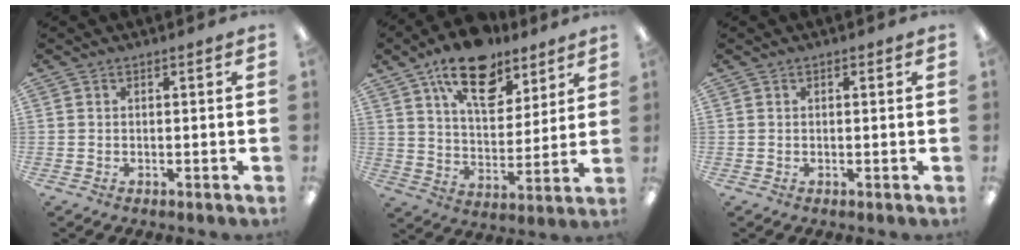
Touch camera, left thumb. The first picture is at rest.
{"total": 17.9, "force": [11.9, 9.0, 9.9], "torque": [-0.151, -0.058, 0.206]}
{"total": 0.5, "force": [0.4, 0.3, 0.2], "torque": [-0.003, 0.003, 0.006]}